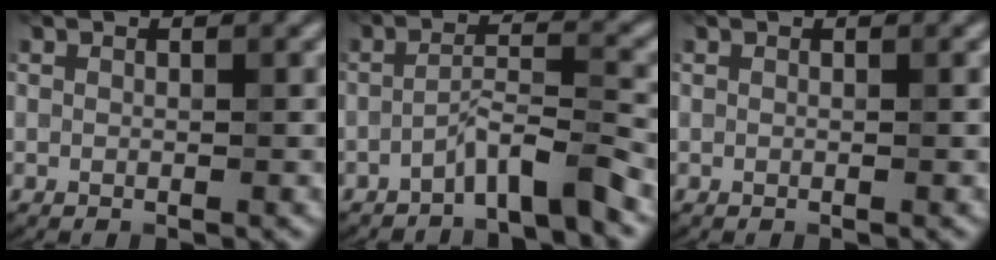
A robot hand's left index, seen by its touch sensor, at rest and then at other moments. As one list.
[{"total": 3.7, "force": [-2.8, 0.2, 2.3], "torque": [-0.040, 0.014, -0.060]}, {"total": 0.0}]